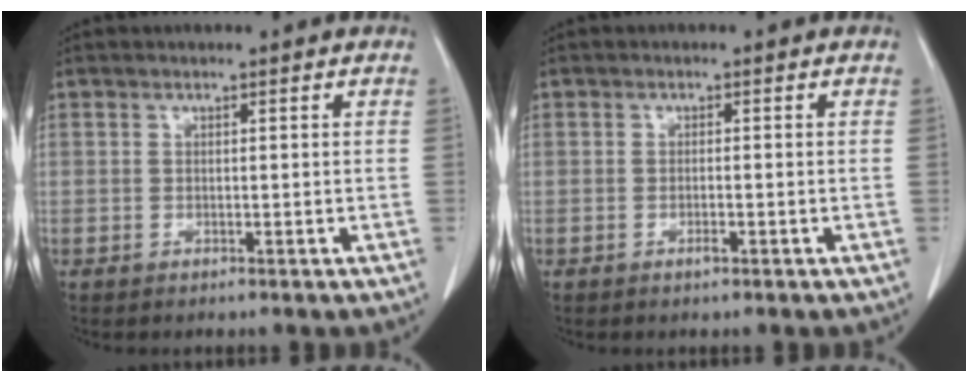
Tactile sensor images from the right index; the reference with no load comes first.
{"total": 1.5, "force": [-0.7, 0.5, 1.2], "torque": [-0.024, 0.000, -0.010]}